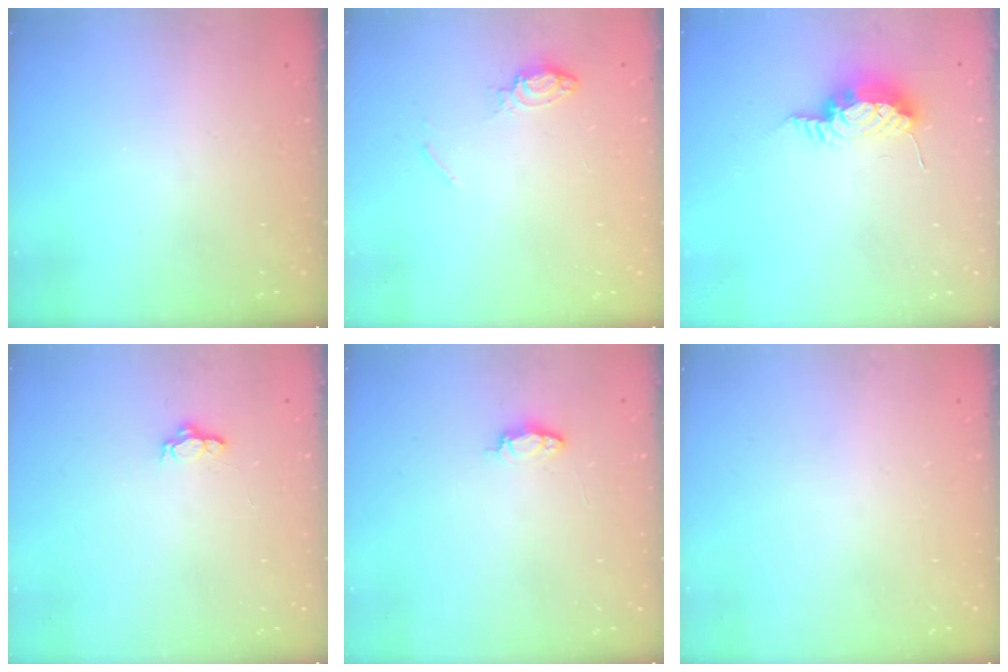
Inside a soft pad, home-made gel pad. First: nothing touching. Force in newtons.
{"total": 7.6, "press": 7.6, "slide": 0.8}
{"total": 15.7, "press": 10.9, "slide": 11.3}
{"total": 4.2, "press": 3.8, "slide": 1.9}
{"total": 3.7, "press": 3.7, "slide": 0.4}
{"total": 0.0}